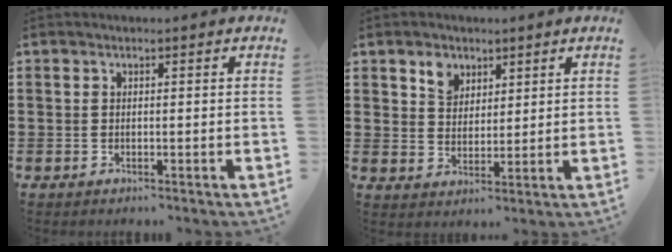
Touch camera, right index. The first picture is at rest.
{"total": 4.1, "force": [2.7, 2.9, 1.1], "torque": [-0.027, 0.008, 0.049]}